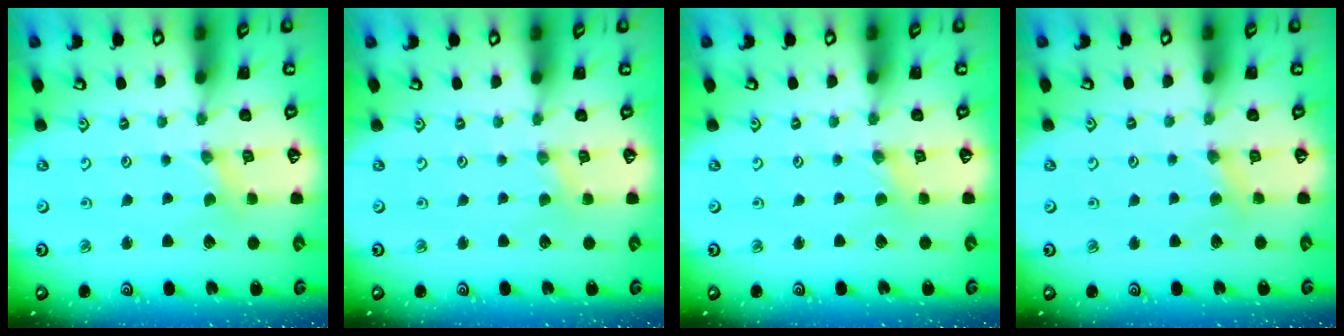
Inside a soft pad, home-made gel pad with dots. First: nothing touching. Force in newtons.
{"total": 0.5, "press": 0.5, "slide": 0.2}
{"total": 0.7, "press": 0.7, "slide": 0.2}
{"total": 3.6, "press": 3.5, "slide": 0.6}